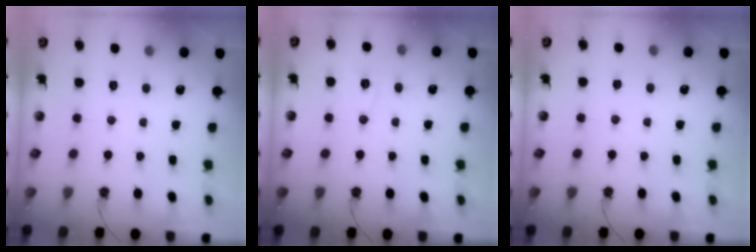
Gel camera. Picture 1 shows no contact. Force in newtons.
{"total": 5.1, "press": 4.7, "slide": 2.0}
{"total": 2.2, "press": 1.9, "slide": 1.1}